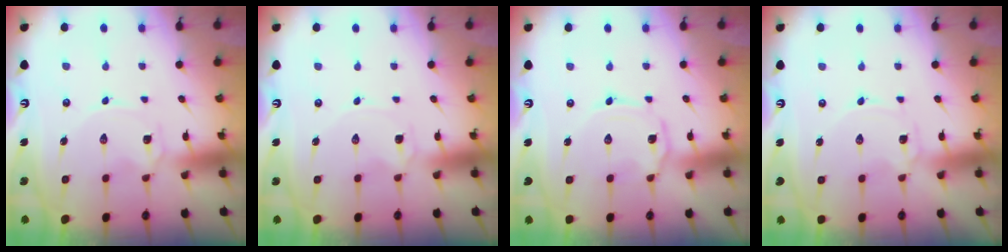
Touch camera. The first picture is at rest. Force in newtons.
{"total": 0.0}
{"total": 2.0, "press": 2.0, "slide": 0.3}
{"total": 0.0}